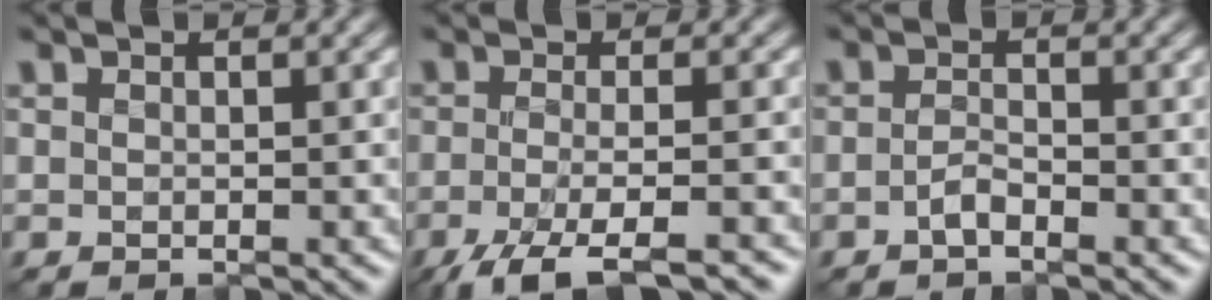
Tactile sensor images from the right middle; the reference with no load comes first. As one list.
[{"total": 6.9, "force": [-4.5, 1.7, 4.9], "torque": [-0.077, -0.008, -0.082]}, {"total": 1.2, "force": [-1.0, 0.3, 0.7], "torque": [-0.019, 0.003, -0.021]}]